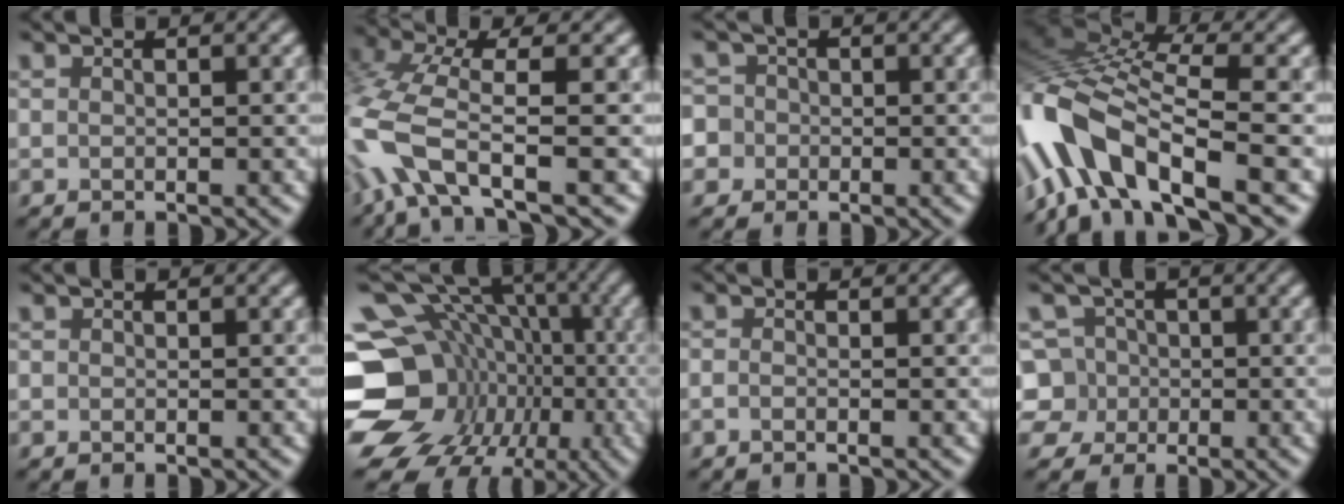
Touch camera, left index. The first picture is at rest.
{"total": 7.5, "force": [-2.8, 3.0, 6.3], "torque": [-0.144, 0.006, -0.070]}
{"total": 4.8, "force": [-0.9, 4.5, 1.3], "torque": [-0.018, 0.020, -0.048]}
{"total": 12.3, "force": [-4.7, 4.8, 10.3], "torque": [-0.205, 0.015, -0.095]}
{"total": 0.0}
{"total": 20.1, "force": [-4.7, 16.6, 10.3], "torque": [-0.168, 0.002, -0.086]}
{"total": 0.8, "force": [-0.4, 0.3, 0.6], "torque": [-0.015, -0.003, -0.010]}
{"total": 7.2, "force": [-1.4, 6.7, 2.3], "torque": [-0.044, 0.028, -0.058]}